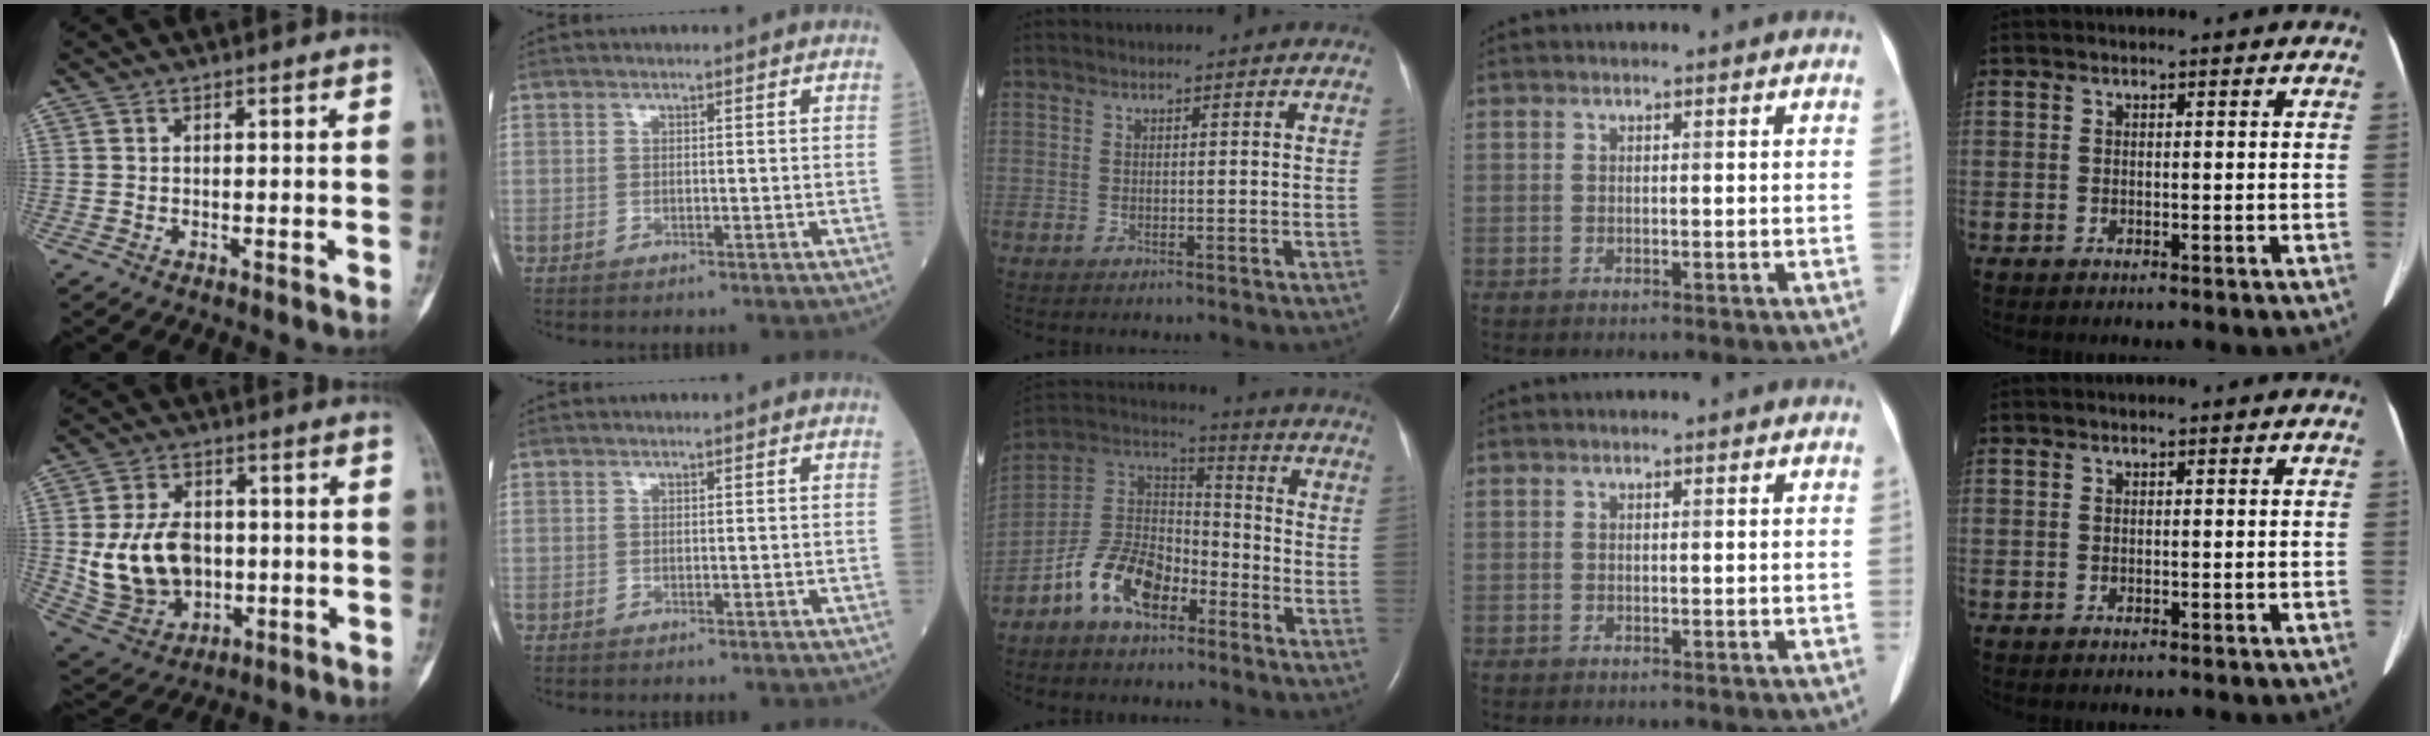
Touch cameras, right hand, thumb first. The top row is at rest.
{"thumb": {"total": 14.4, "force": [-0.3, 10.5, 9.9], "torque": [-0.156, 0.002, 0.014]}, "middle": {"total": 11.4, "force": [-6.7, 6.1, 7.0], "torque": [-0.151, 0.023, -0.132]}}